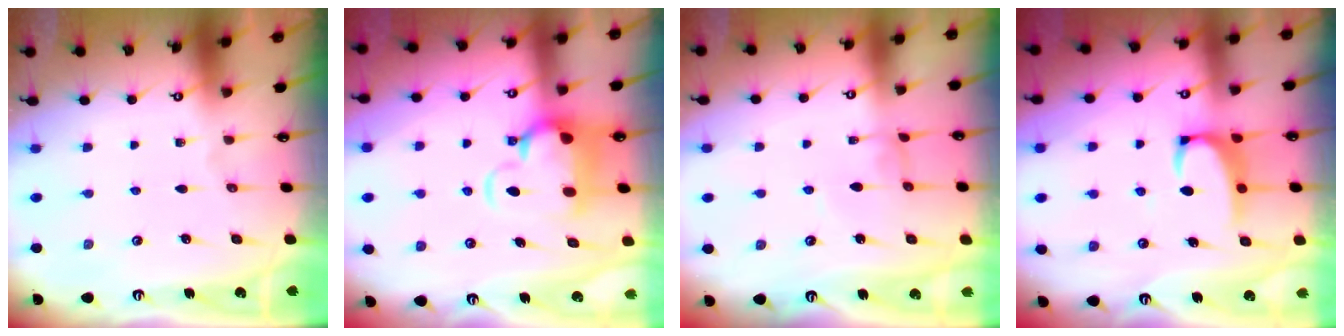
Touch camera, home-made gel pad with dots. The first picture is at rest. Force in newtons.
{"total": 4.2, "press": 3.8, "slide": 1.8}
{"total": 0.7, "press": 0.7, "slide": 0.1}
{"total": 3.5, "press": 3.4, "slide": 0.7}